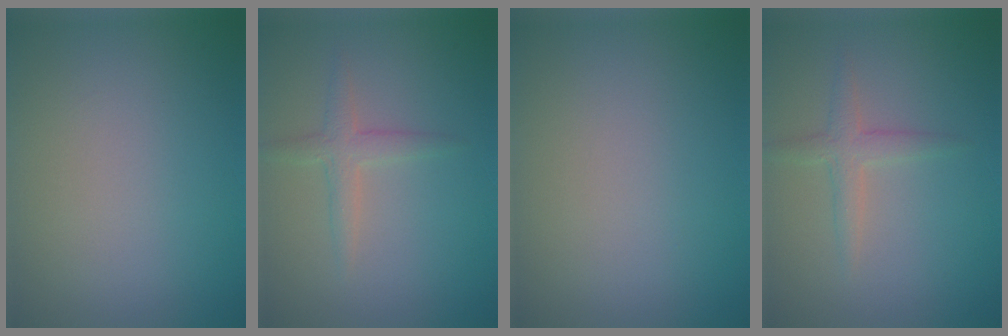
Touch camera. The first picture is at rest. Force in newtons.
{"total": 1.9, "press": 1.9, "slide": 0.1}
{"total": 0.0}
{"total": 1.9, "press": 1.9, "slide": 0.1}